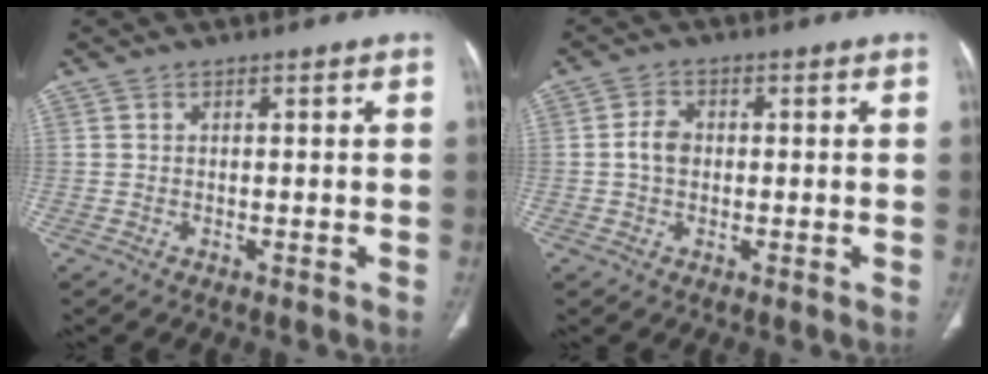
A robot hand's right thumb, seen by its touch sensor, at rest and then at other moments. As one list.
[{"total": 3.7, "force": [0.0, 2.8, 2.4], "torque": [-0.042, 0.009, -0.005]}]